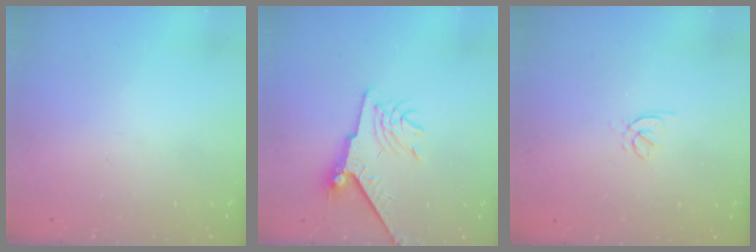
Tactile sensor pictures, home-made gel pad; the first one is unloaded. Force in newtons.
{"total": 7.8, "press": 7.7, "slide": 0.9}
{"total": 1.6, "press": 1.5, "slide": 0.5}